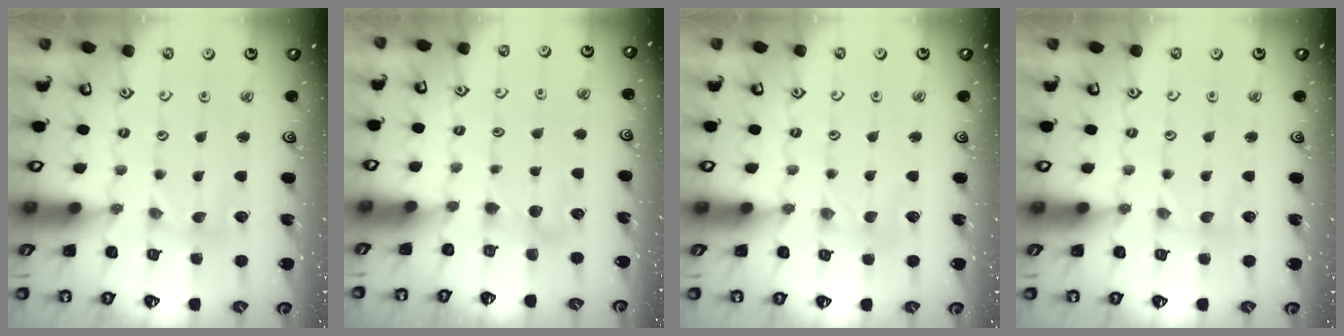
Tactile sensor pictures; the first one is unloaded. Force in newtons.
{"total": 3.9, "press": 3.9, "slide": 0.6}
{"total": 0.0}
{"total": 0.0}